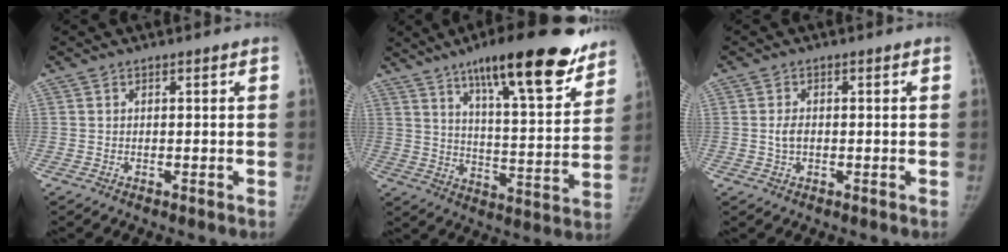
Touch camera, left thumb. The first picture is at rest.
{"total": 22.9, "force": [15.2, 5.7, 16.2], "torque": [-0.206, -0.062, 0.231]}
{"total": 2.3, "force": [-0.1, 1.3, 1.9], "torque": [-0.038, 0.006, -0.001]}